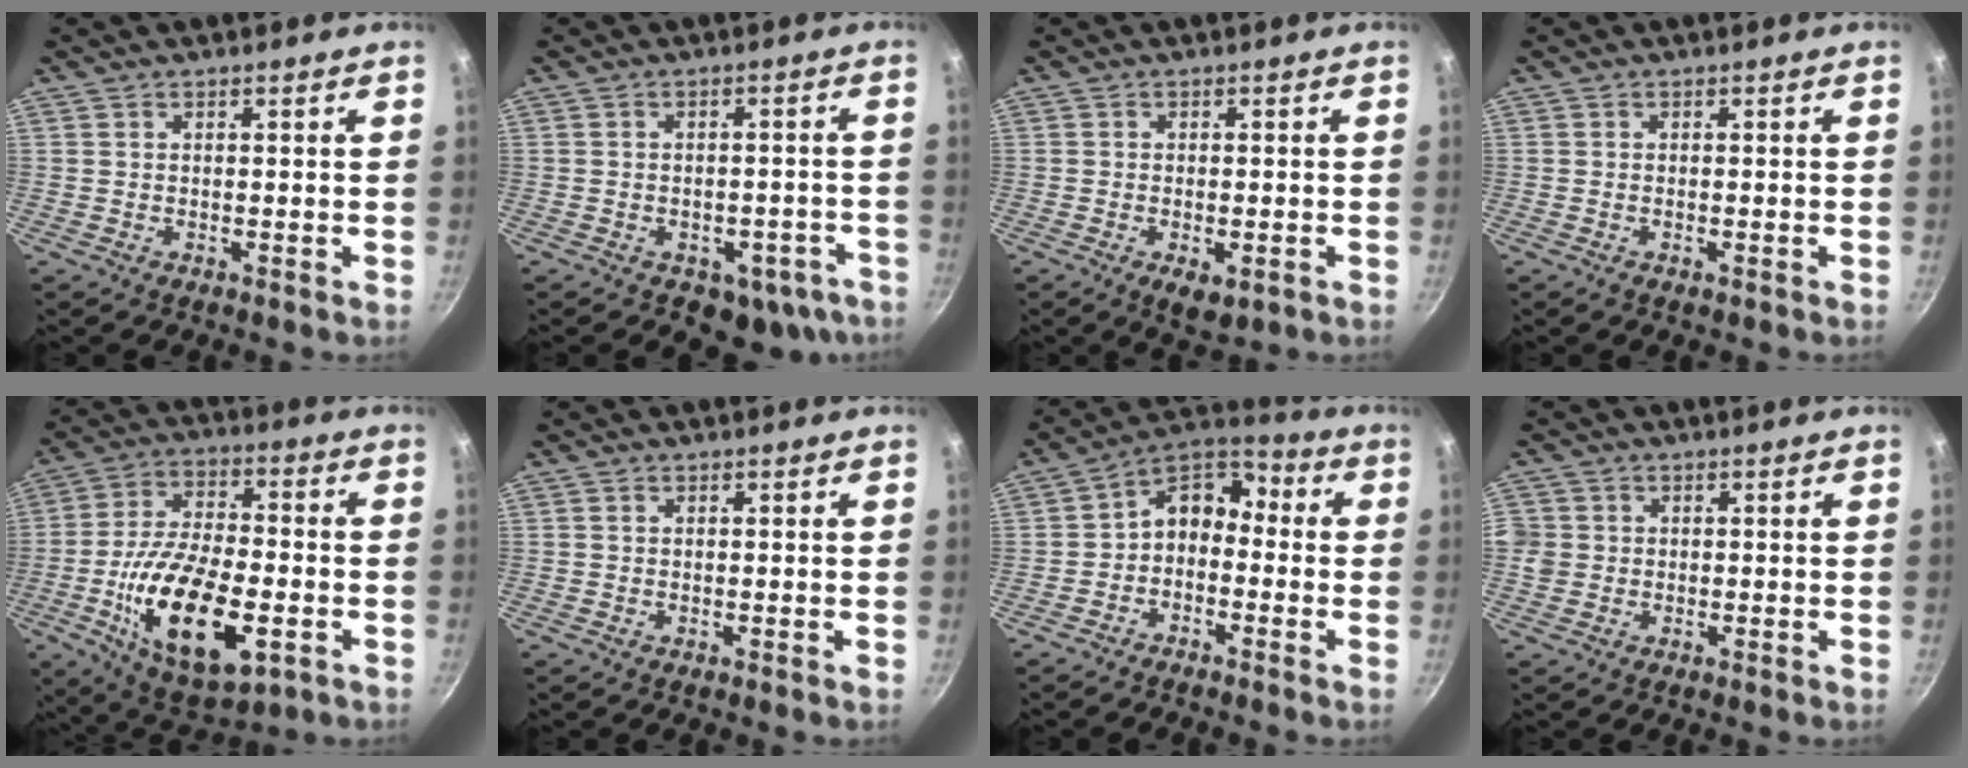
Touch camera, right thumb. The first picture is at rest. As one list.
[{"total": 9.3, "force": [-4.8, 6.2, 5.0], "torque": [-0.016, 0.037, -0.038]}, {"total": 4.6, "force": [-1.7, 2.2, 3.7], "torque": [-0.049, -0.003, -0.020]}, {"total": 0.7, "force": [-0.4, 0.3, 0.6], "torque": [-0.008, 0.001, -0.006]}, {"total": 21.3, "force": [-6.1, 9.9, 17.9], "torque": [-0.307, 0.017, -0.100]}, {"total": 0.0}, {"total": 8.6, "force": [-1.7, 6.3, 5.6], "torque": [-0.068, 0.058, -0.049]}, {"total": 4.0, "force": [-0.3, 3.7, 1.4], "torque": [-0.016, 0.006, -0.008]}]